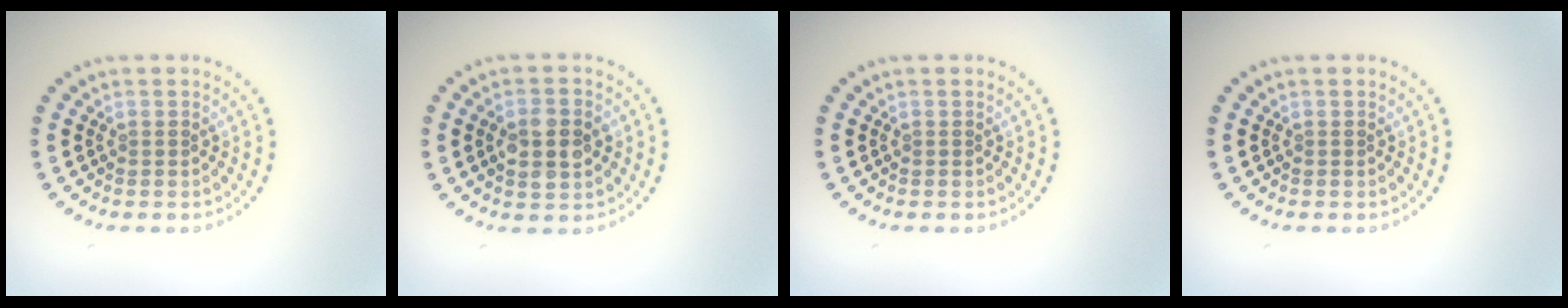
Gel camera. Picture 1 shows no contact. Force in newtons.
{"total": 4.0, "press": 4.0, "slide": 0.1}
{"total": 0.0}
{"total": 0.0}